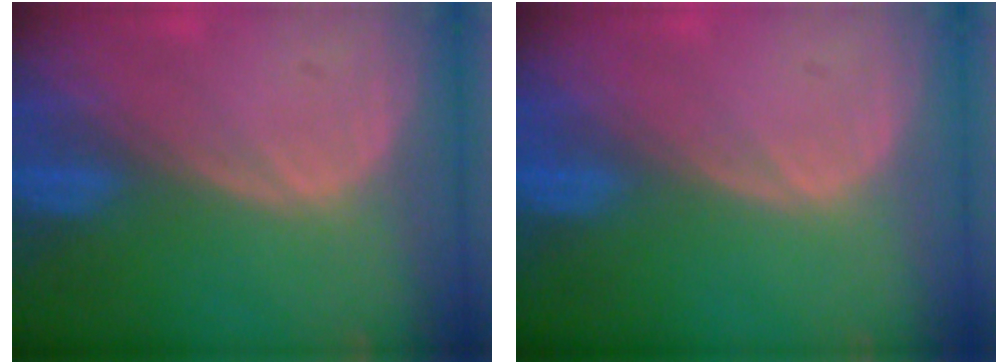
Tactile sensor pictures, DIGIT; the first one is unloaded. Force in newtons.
{"total": 0.0}